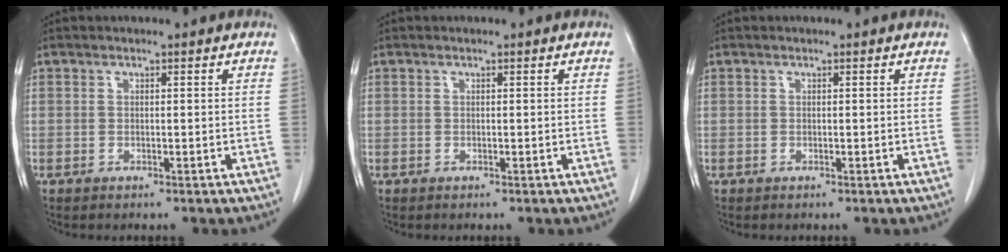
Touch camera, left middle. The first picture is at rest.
{"total": 0.0}
{"total": 0.0}